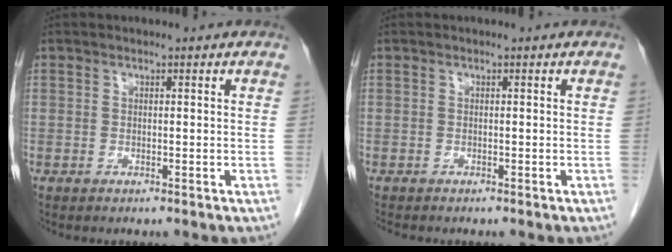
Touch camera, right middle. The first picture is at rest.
{"total": 0.8, "force": [-0.7, 0.1, 0.2], "torque": [-0.009, -0.003, -0.012]}